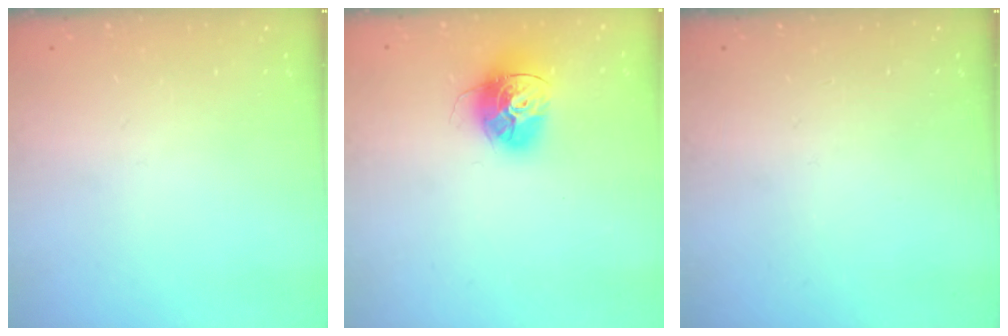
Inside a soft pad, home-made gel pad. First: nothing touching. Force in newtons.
{"total": 14.5, "press": 14.4, "slide": 1.5}
{"total": 0.0}